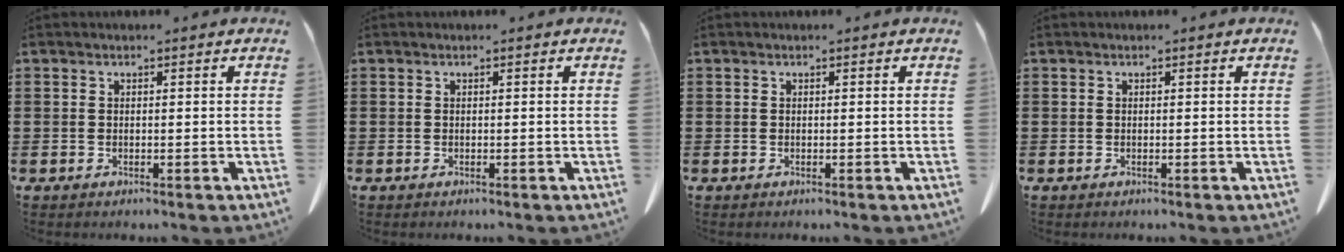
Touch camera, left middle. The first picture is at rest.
{"total": 0.0}
{"total": 0.0}
{"total": 0.0}